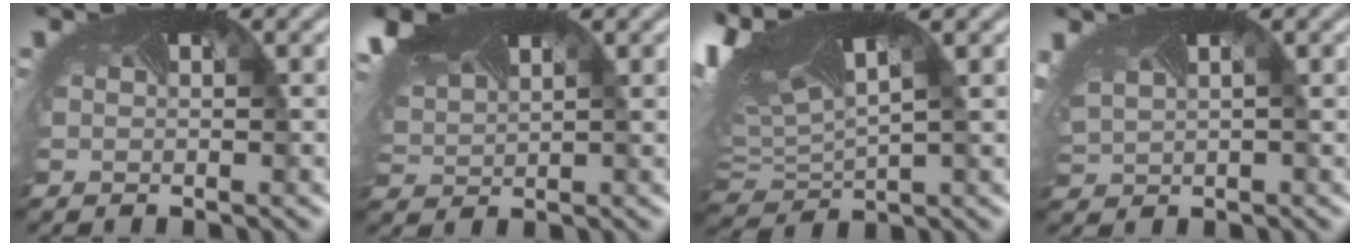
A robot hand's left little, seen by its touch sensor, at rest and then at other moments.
{"total": 5.8, "force": [3.7, 2.9, 3.3], "torque": [-0.101, 0.014, 0.072]}
{"total": 11.8, "force": [3.9, 5.6, 9.6], "torque": [-0.205, 0.020, 0.076]}
{"total": 5.3, "force": [1.7, 3.2, 3.9], "torque": [-0.114, 0.017, 0.044]}